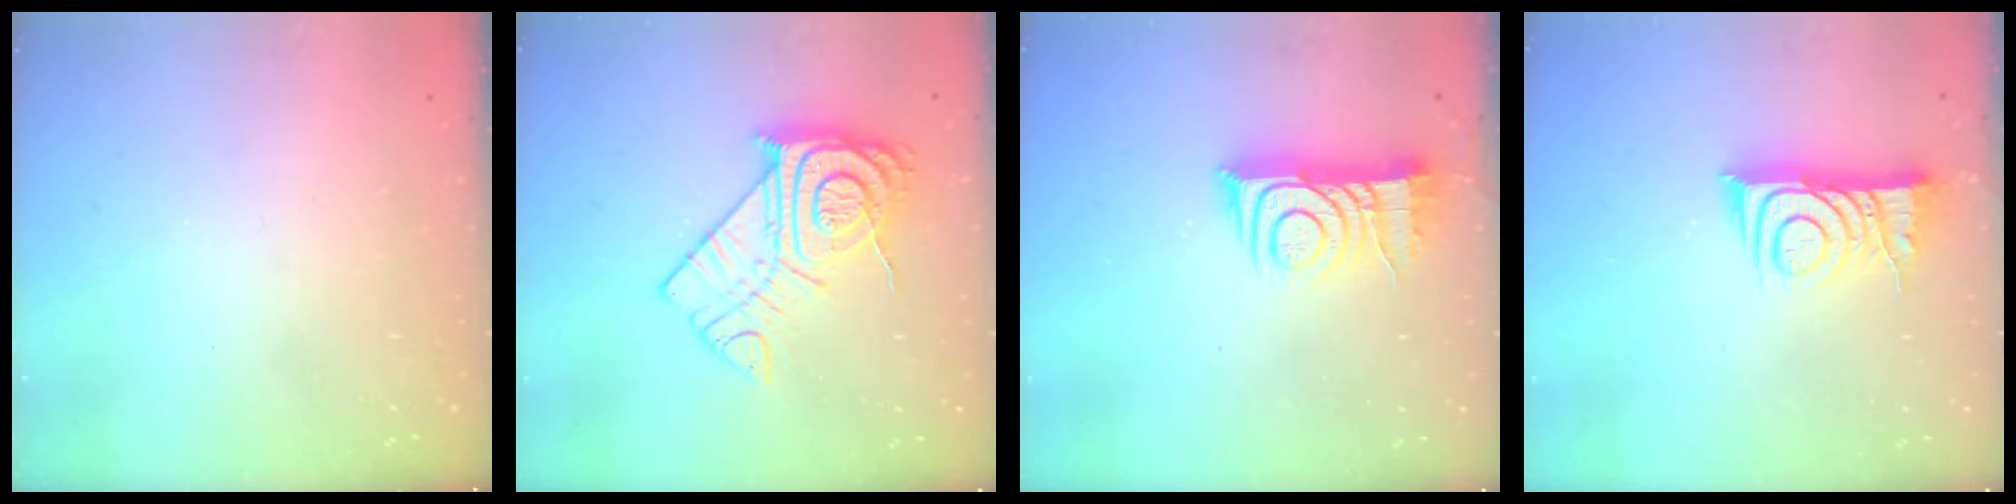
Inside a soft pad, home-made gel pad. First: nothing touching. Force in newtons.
{"total": 16.5, "press": 16.4, "slide": 1.4}
{"total": 11.4, "press": 11.4, "slide": 0.8}
{"total": 9.4, "press": 9.4, "slide": 0.6}